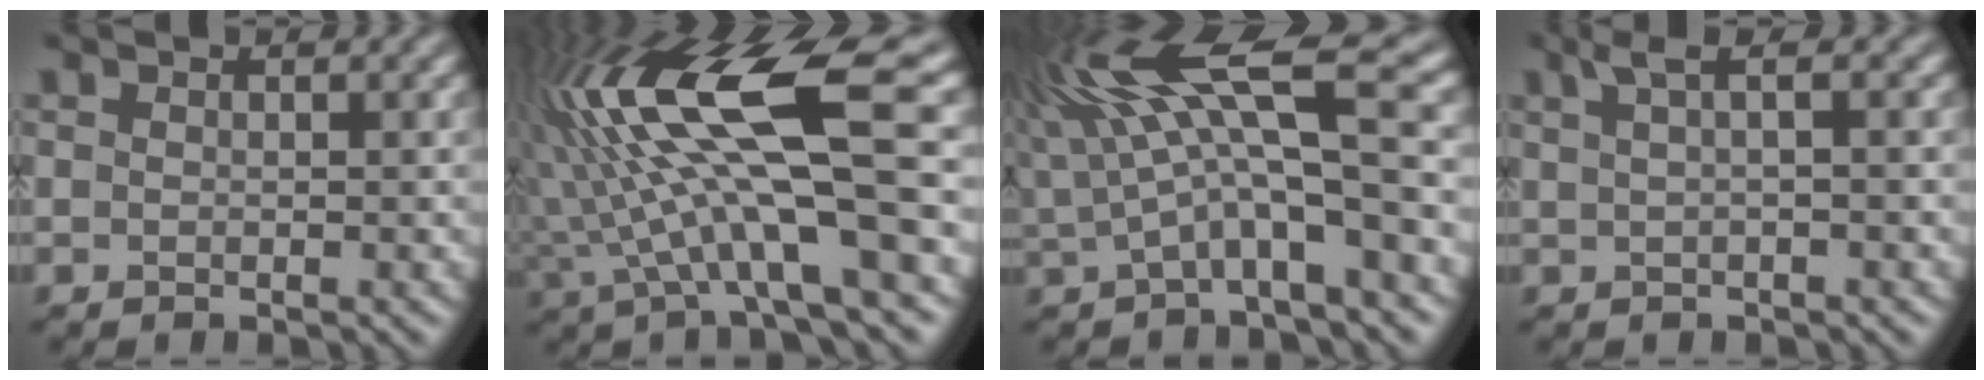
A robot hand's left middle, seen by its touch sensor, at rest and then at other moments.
{"total": 14.0, "force": [3.0, 3.5, 13.2], "torque": [-0.261, 0.014, 0.058]}
{"total": 9.4, "force": [1.7, 2.4, 9.0], "torque": [-0.160, 0.014, 0.023]}
{"total": 2.2, "force": [0.9, 0.4, 1.9], "torque": [-0.035, 0.009, 0.015]}